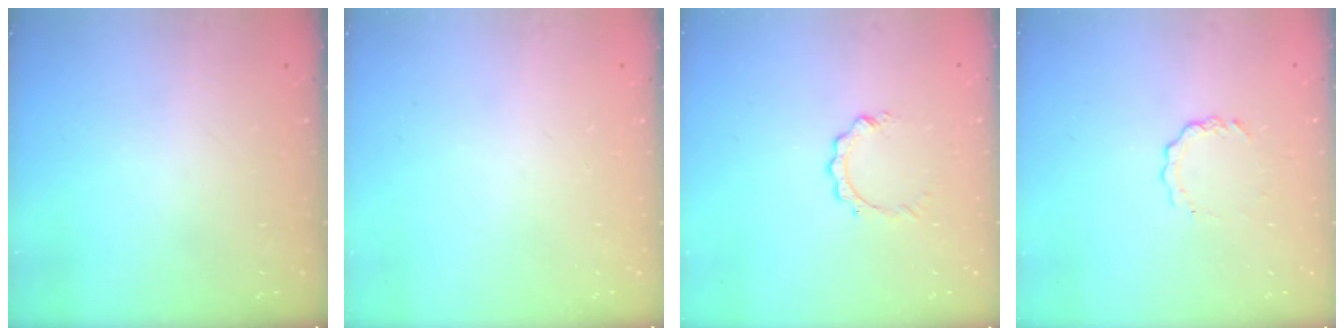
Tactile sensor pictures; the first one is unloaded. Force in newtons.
{"total": 0.0}
{"total": 2.9, "press": 2.9, "slide": 0.3}
{"total": 3.8, "press": 3.8, "slide": 0.4}